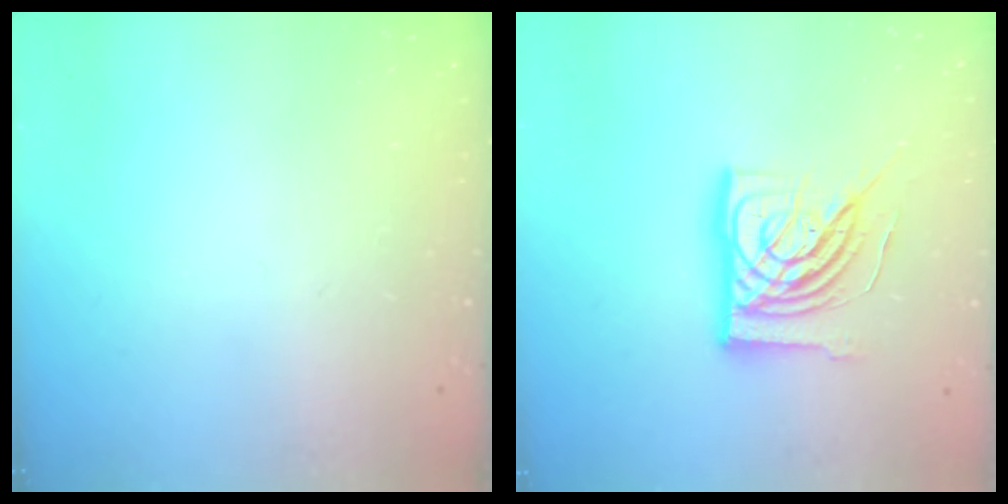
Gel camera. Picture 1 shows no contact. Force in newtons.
{"total": 15.7, "press": 15.7, "slide": 1.5}